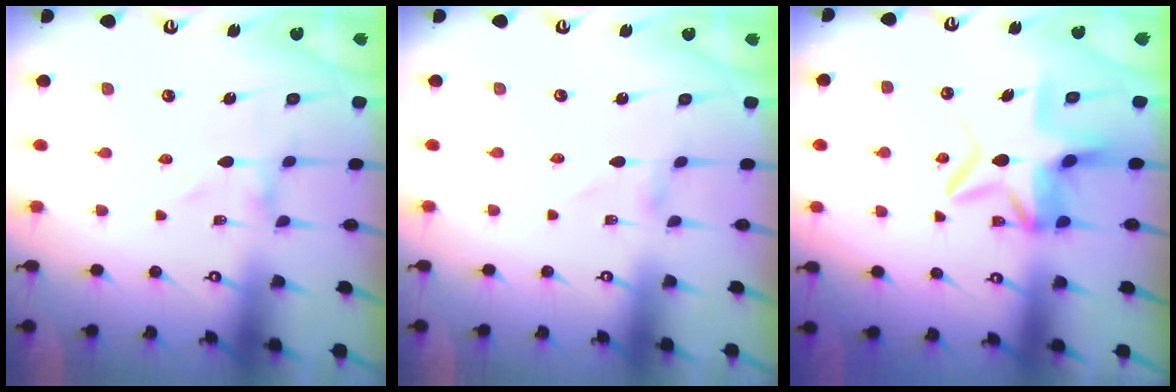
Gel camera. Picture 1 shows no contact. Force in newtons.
{"total": 1.4, "press": 1.4, "slide": 0.1}
{"total": 9.1, "press": 8.9, "slide": 1.9}